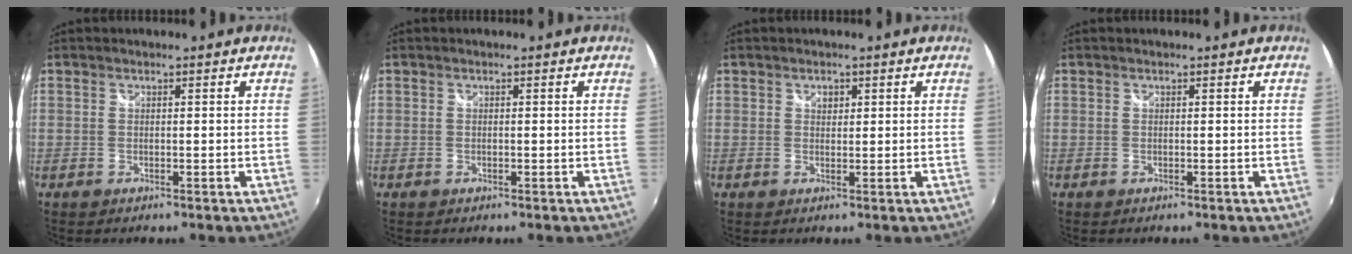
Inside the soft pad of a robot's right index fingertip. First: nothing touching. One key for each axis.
{"total": 0.0}
{"total": 1.5, "fx": 0.6, "fy": 1.2, "fz": 0.6, "tx": -0.006, "ty": 0.003, "tz": 0.010}
{"total": 0.0}